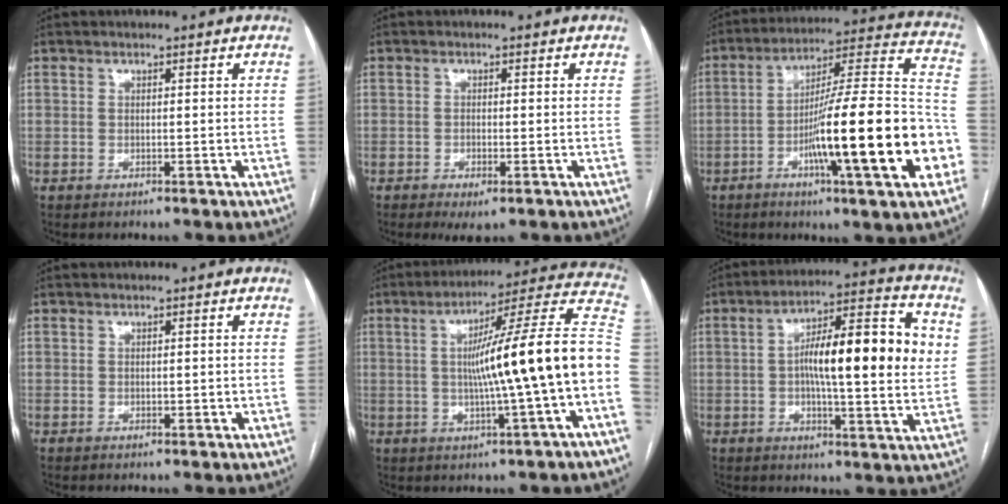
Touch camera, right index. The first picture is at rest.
{"total": 2.8, "force": [-1.4, 0.8, 2.3], "torque": [-0.038, -0.003, -0.018]}
{"total": 24.0, "force": [-7.5, 1.4, 22.7], "torque": [-0.298, 0.002, -0.115]}
{"total": 0.7, "force": [-0.1, 0.5, 0.5], "torque": [-0.005, 0.001, 0.001]}
{"total": 18.8, "force": [-1.4, -0.7, 18.7], "torque": [-0.254, 0.031, -0.026]}
{"total": 17.3, "force": [2.2, 3.3, 16.8], "torque": [-0.263, 0.031, 0.026]}